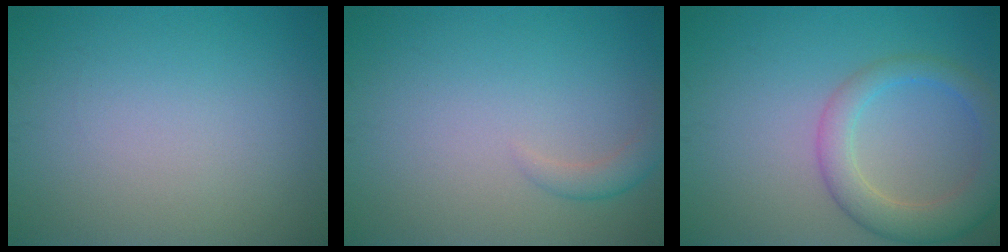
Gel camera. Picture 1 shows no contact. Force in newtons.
{"total": 1.5, "press": 1.5, "slide": 0.1}
{"total": 4.6, "press": 4.6, "slide": 0.2}